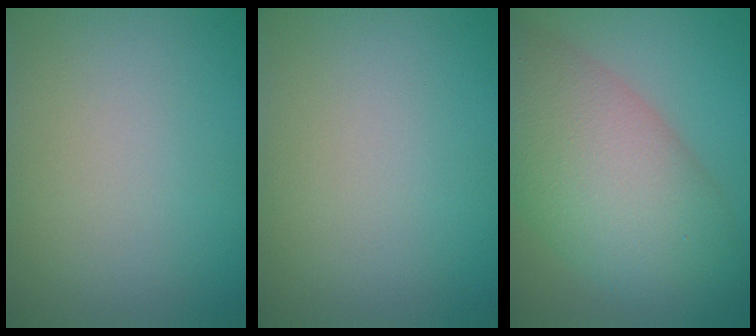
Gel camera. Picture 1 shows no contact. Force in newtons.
{"total": 0.0}
{"total": 10.6, "press": 10.6, "slide": 0.5}